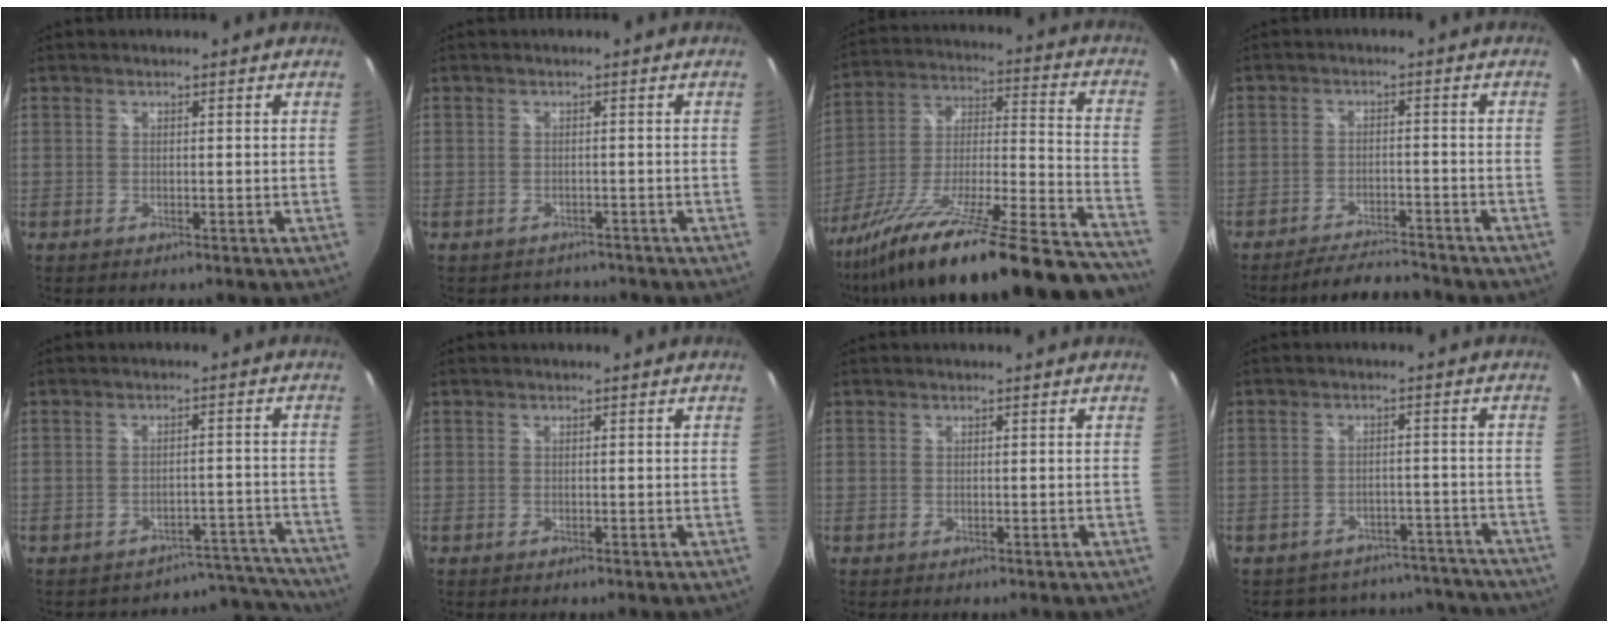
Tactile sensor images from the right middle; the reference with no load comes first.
{"total": 3.1, "force": [-2.7, 1.6, 0.1], "torque": [-0.004, -0.003, -0.037]}
{"total": 37.0, "force": [-29.4, 4.5, 22.0], "torque": [-0.317, -0.060, -0.448]}
{"total": 7.0, "force": [-6.7, 0.7, 1.8], "torque": [-0.052, 0.007, -0.102]}
{"total": 8.0, "force": [-7.7, 1.2, -1.5], "torque": [0.040, 0.039, -0.102]}
{"total": 0.0}
{"total": 0.0}
{"total": 14.9, "force": [-13.1, 6.4, 2.9], "torque": [-0.066, 0.036, -0.153]}